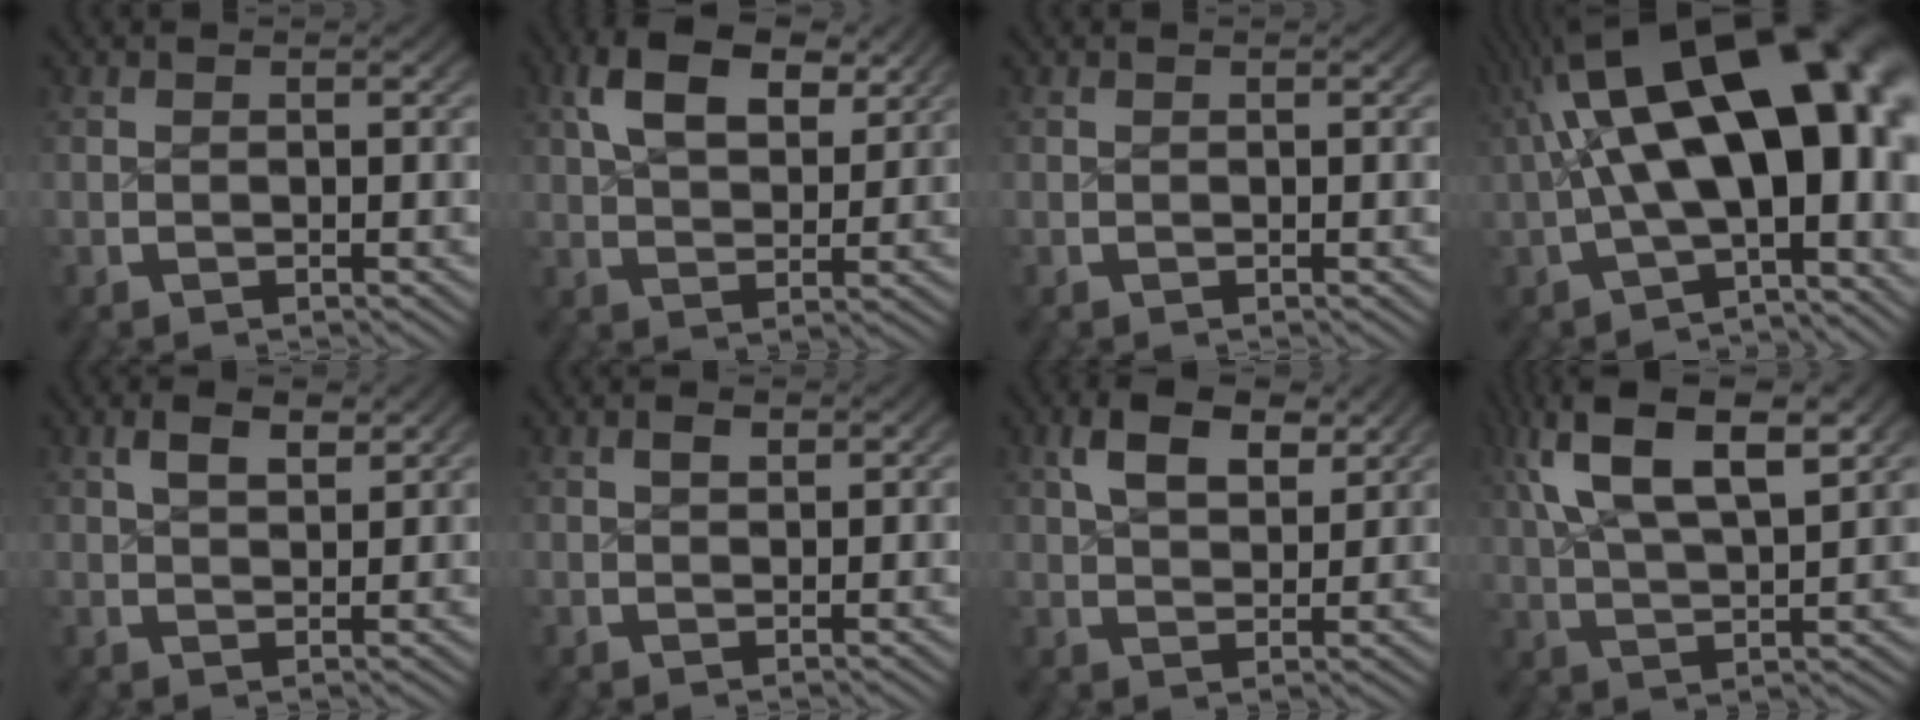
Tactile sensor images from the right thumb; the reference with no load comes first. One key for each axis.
{"total": 6.0, "fx": 3.3, "fy": 2.8, "fz": 4.1, "tx": -0.063, "ty": 0.003, "tz": 0.058}
{"total": 0.0}
{"total": 15.2, "fx": 0.8, "fy": 7.8, "fz": 13.1, "tx": -0.220, "ty": -0.021, "tz": 0.023}
{"total": 2.5, "fx": 1.7, "fy": 0.8, "fz": 1.5, "tx": -0.017, "ty": 0.005, "tz": 0.031}
{"total": 0.8, "fx": 0.6, "fy": 0.3, "fz": 0.4, "tx": 0.001, "ty": 0.001, "tz": 0.011}
{"total": 4.6, "fx": 2.8, "fy": 2.1, "fz": 3.0, "tx": -0.044, "ty": 0.003, "tz": 0.049}
{"total": 8.5, "fx": 3.8, "fy": 3.5, "fz": 6.8, "tx": -0.133, "ty": 0.007, "tz": 0.069}